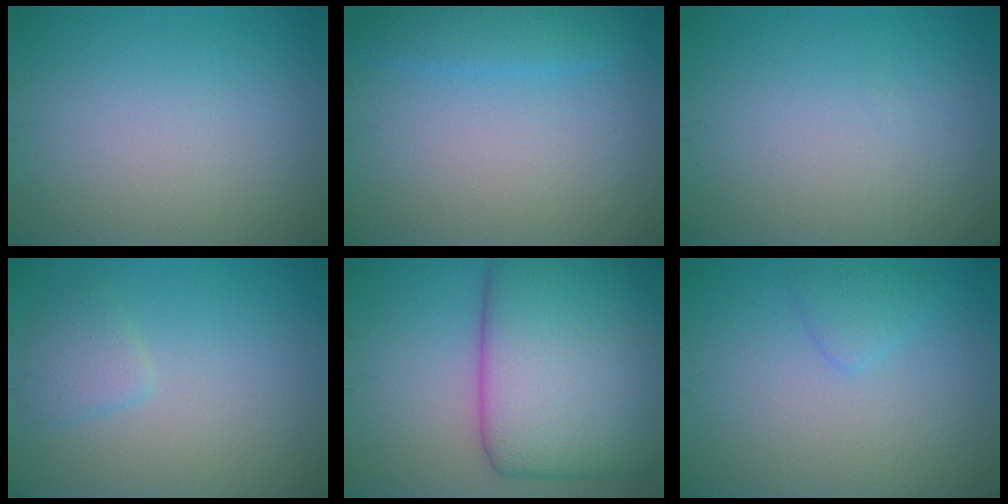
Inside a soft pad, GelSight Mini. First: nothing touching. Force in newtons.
{"total": 2.4, "press": 2.4, "slide": 0.2}
{"total": 0.0}
{"total": 1.7, "press": 1.7, "slide": 0.2}
{"total": 14.0, "press": 14.0, "slide": 0.6}
{"total": 1.5, "press": 1.5, "slide": 0.1}